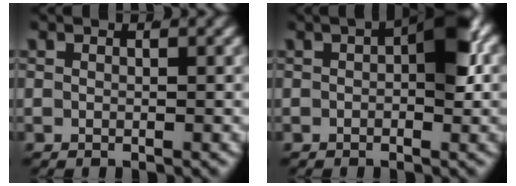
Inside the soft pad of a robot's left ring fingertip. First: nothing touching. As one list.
[{"total": 4.2, "force": [0.4, 1.5, 3.9], "torque": [-0.053, -0.001, 0.007]}]